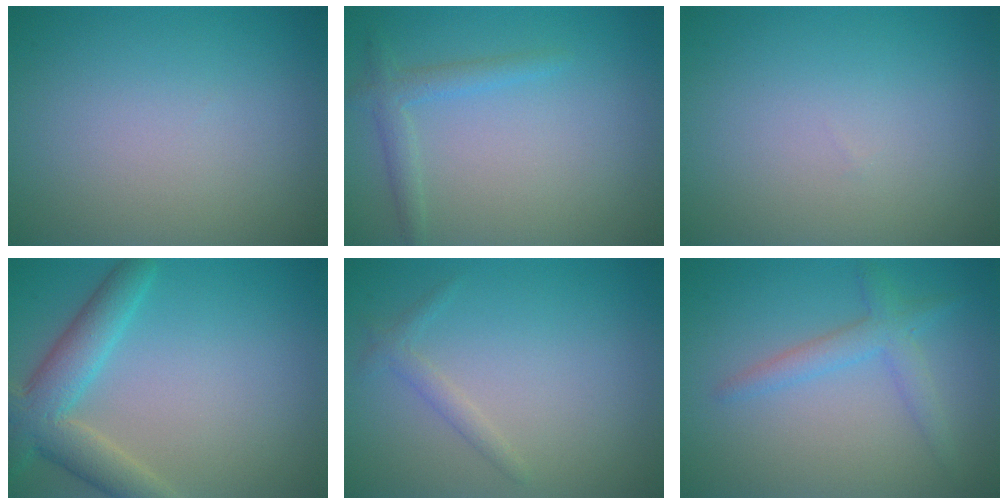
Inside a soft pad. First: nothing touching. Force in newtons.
{"total": 1.9, "press": 1.9, "slide": 0.1}
{"total": 0.0}
{"total": 5.4, "press": 5.4, "slide": 0.2}
{"total": 1.2, "press": 1.2, "slide": 0.1}
{"total": 2.6, "press": 2.6, "slide": 0.1}